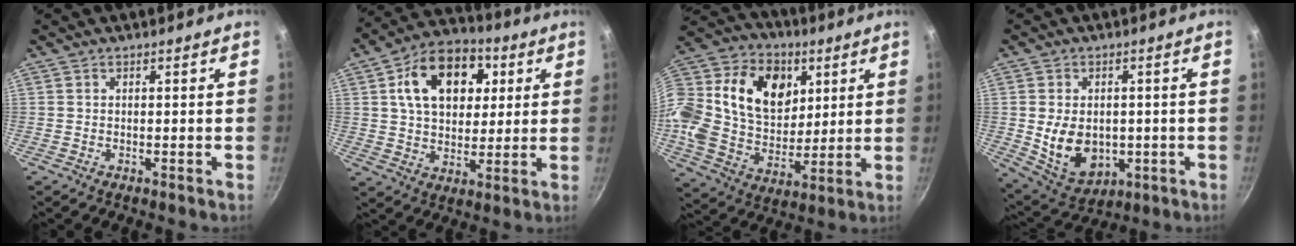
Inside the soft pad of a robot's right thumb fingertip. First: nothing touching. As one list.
[{"total": 17.7, "force": [5.4, 12.1, 11.7], "torque": [-0.150, 0.006, 0.077]}, {"total": 28.9, "force": [8.7, 20.8, 18.0], "torque": [-0.349, 0.013, 0.149]}, {"total": 11.6, "force": [-1.0, 8.3, 8.0], "torque": [-0.115, -0.009, 0.007]}]